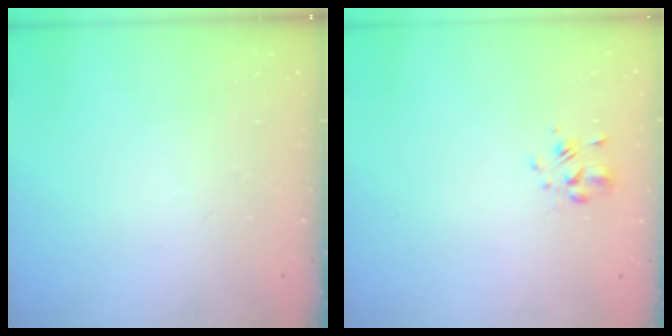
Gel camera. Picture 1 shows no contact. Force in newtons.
{"total": 2.0, "press": 1.9, "slide": 0.7}